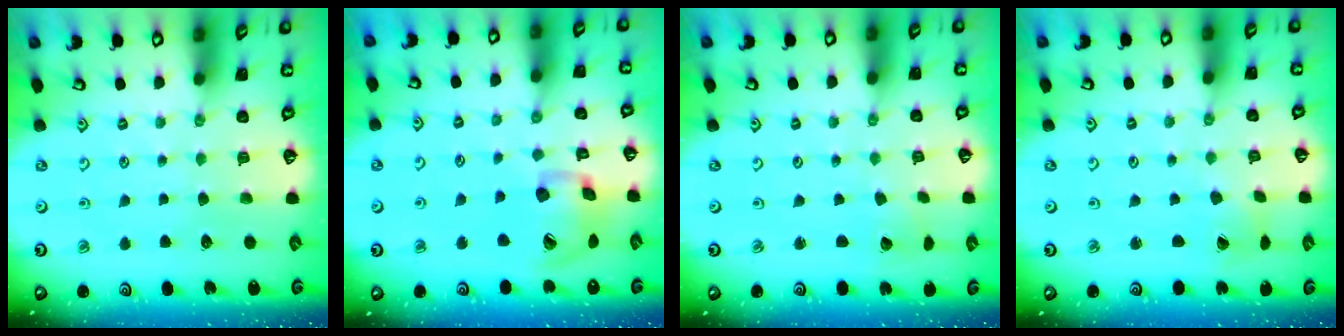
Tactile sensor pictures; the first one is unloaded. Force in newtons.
{"total": 15.4, "press": 15.2, "slide": 2.2}
{"total": 2.1, "press": 2.1, "slide": 0.2}
{"total": 1.5, "press": 1.5, "slide": 0.2}